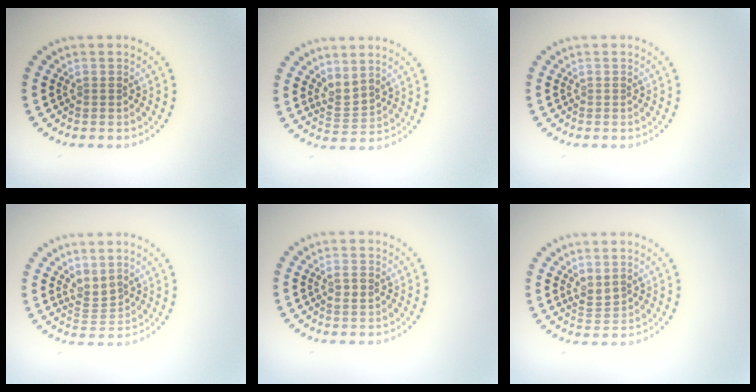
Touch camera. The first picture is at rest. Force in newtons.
{"total": 2.2, "press": 1.4, "slide": 1.7}
{"total": 0.0}
{"total": 1.9, "press": 1.4, "slide": 1.2}
{"total": 1.1, "press": 1.1, "slide": 0.2}
{"total": 1.3, "press": 1.1, "slide": 0.7}